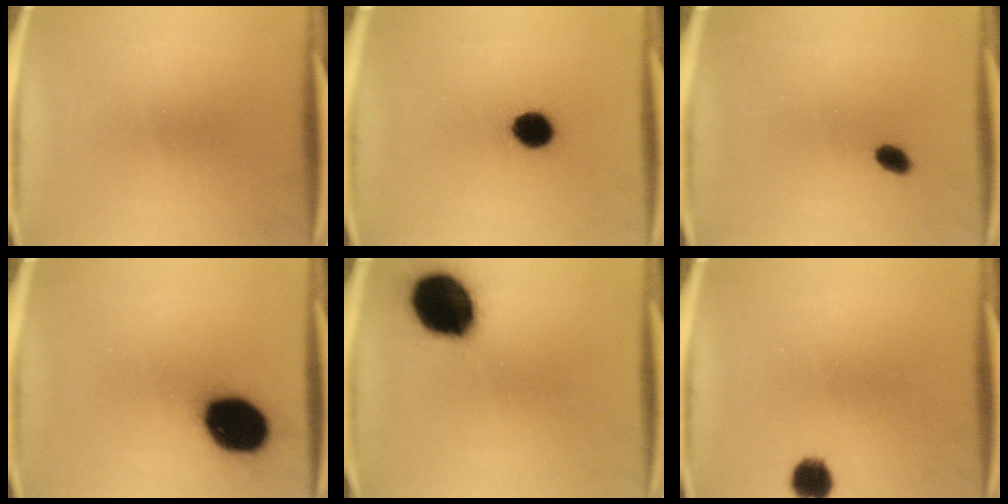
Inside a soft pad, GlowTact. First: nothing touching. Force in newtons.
{"total": 8.0}
{"total": 2.4}
{"total": 17.6}
{"total": 20.1}
{"total": 5.0}